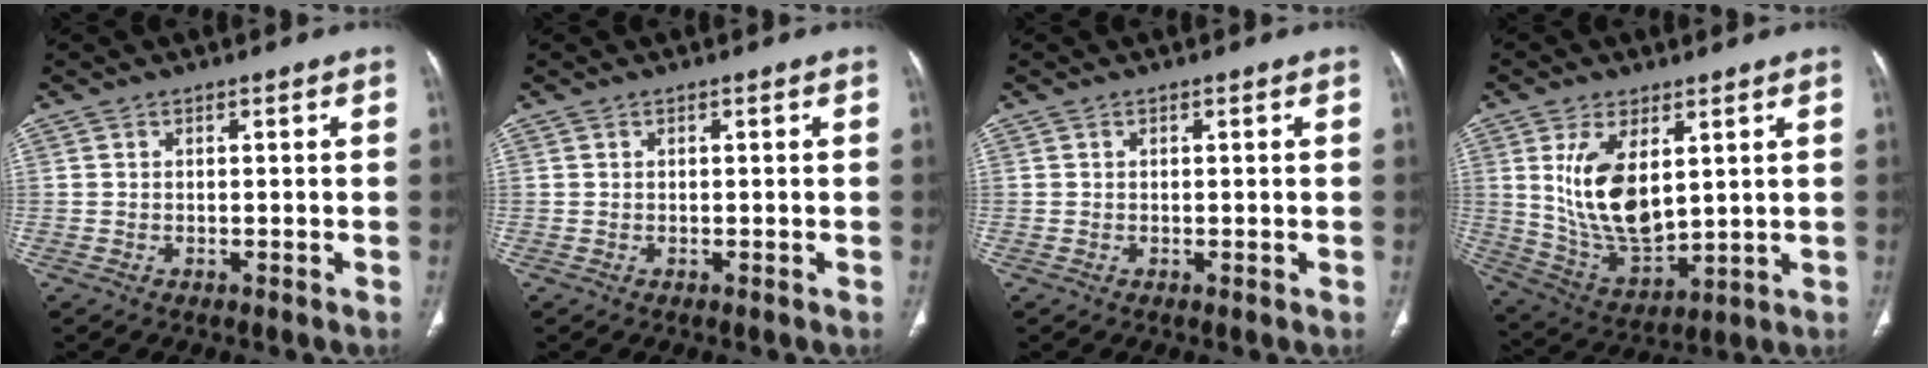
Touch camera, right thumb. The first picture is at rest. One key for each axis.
{"total": 0.0}
{"total": 0.0}
{"total": 13.8, "fx": 3.6, "fy": 7.2, "fz": 11.3, "tx": -0.196, "ty": -0.025, "tz": 0.087}